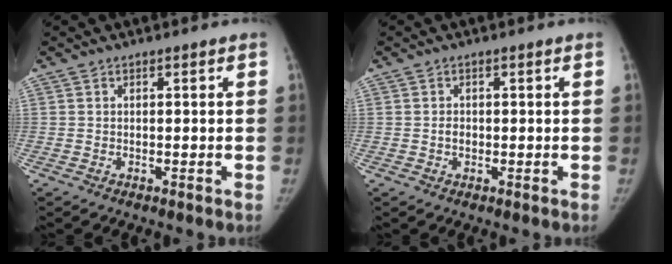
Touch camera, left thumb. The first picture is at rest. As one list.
[{"total": 1.5, "force": [-0.1, 1.2, 0.9], "torque": [-0.010, 0.003, -0.002]}]